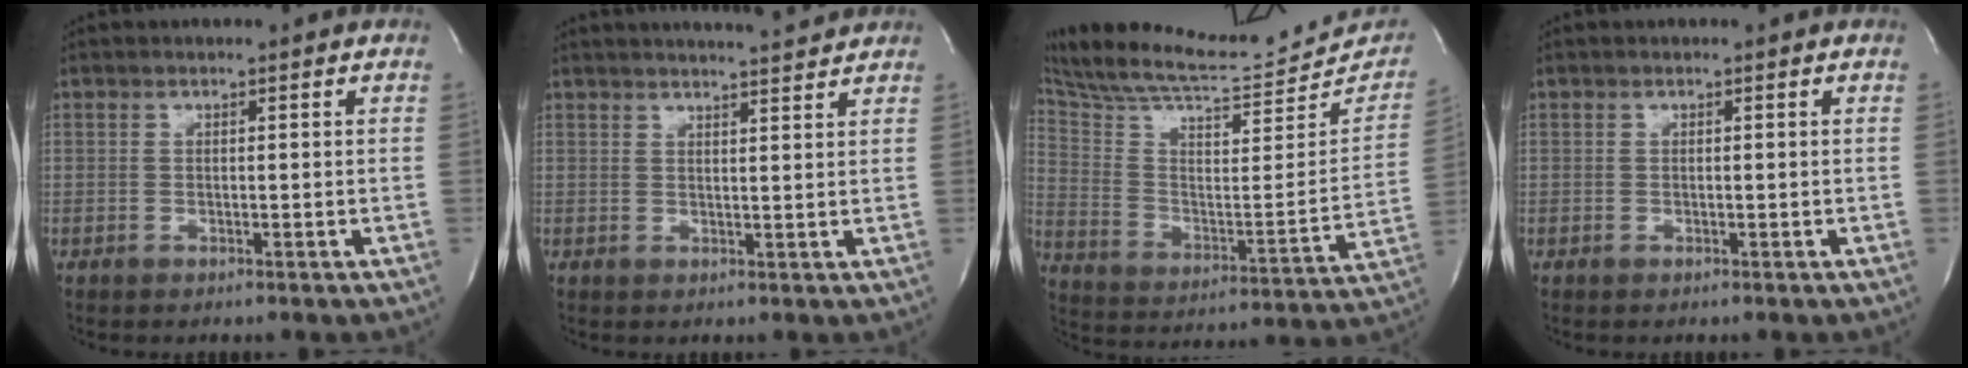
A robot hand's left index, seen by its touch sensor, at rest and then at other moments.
{"total": 7.9, "force": [7.5, 0.0, 2.5], "torque": [-0.042, 0.008, 0.094]}
{"total": 26.1, "force": [23.6, 3.7, 10.4], "torque": [-0.183, -0.049, 0.341]}
{"total": 0.0}